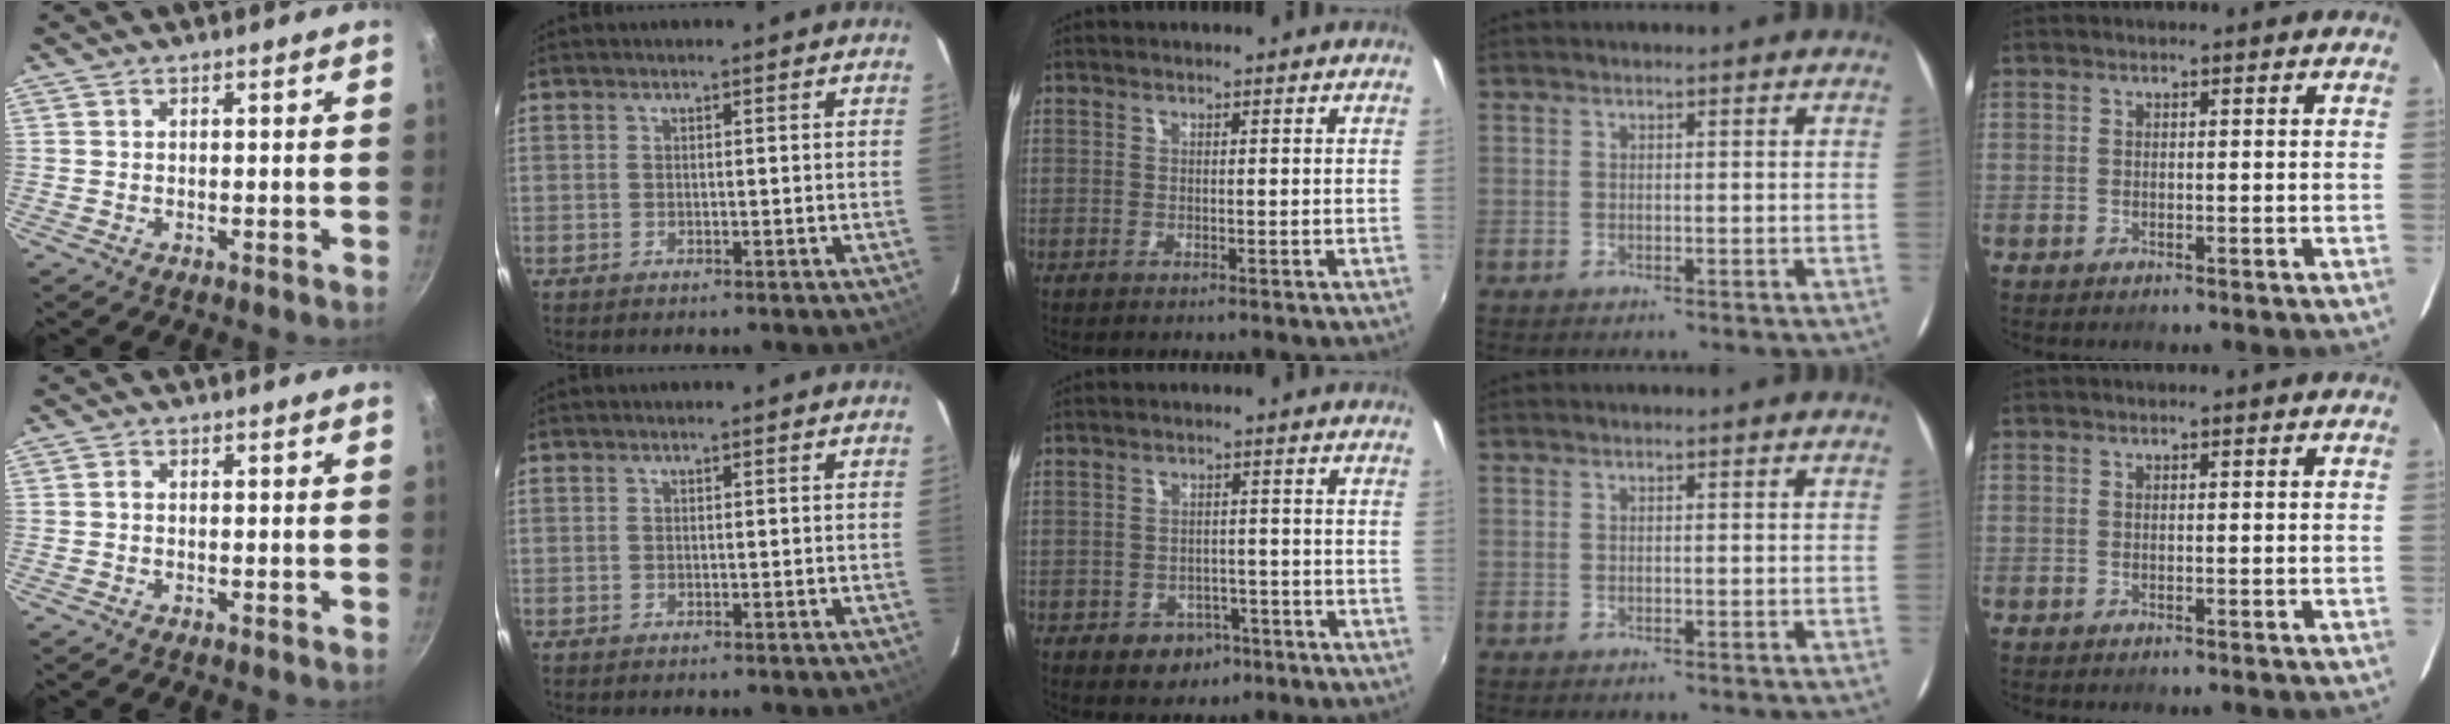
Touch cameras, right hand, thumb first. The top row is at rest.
{"thumb": {"total": 0.5, "force": [-0.2, 0.3, 0.4], "torque": [-0.009, 0.004, -0.005]}, "middle": {"total": 5.5, "force": [-3.0, 4.4, 1.6], "torque": [-0.042, 0.008, -0.030]}}